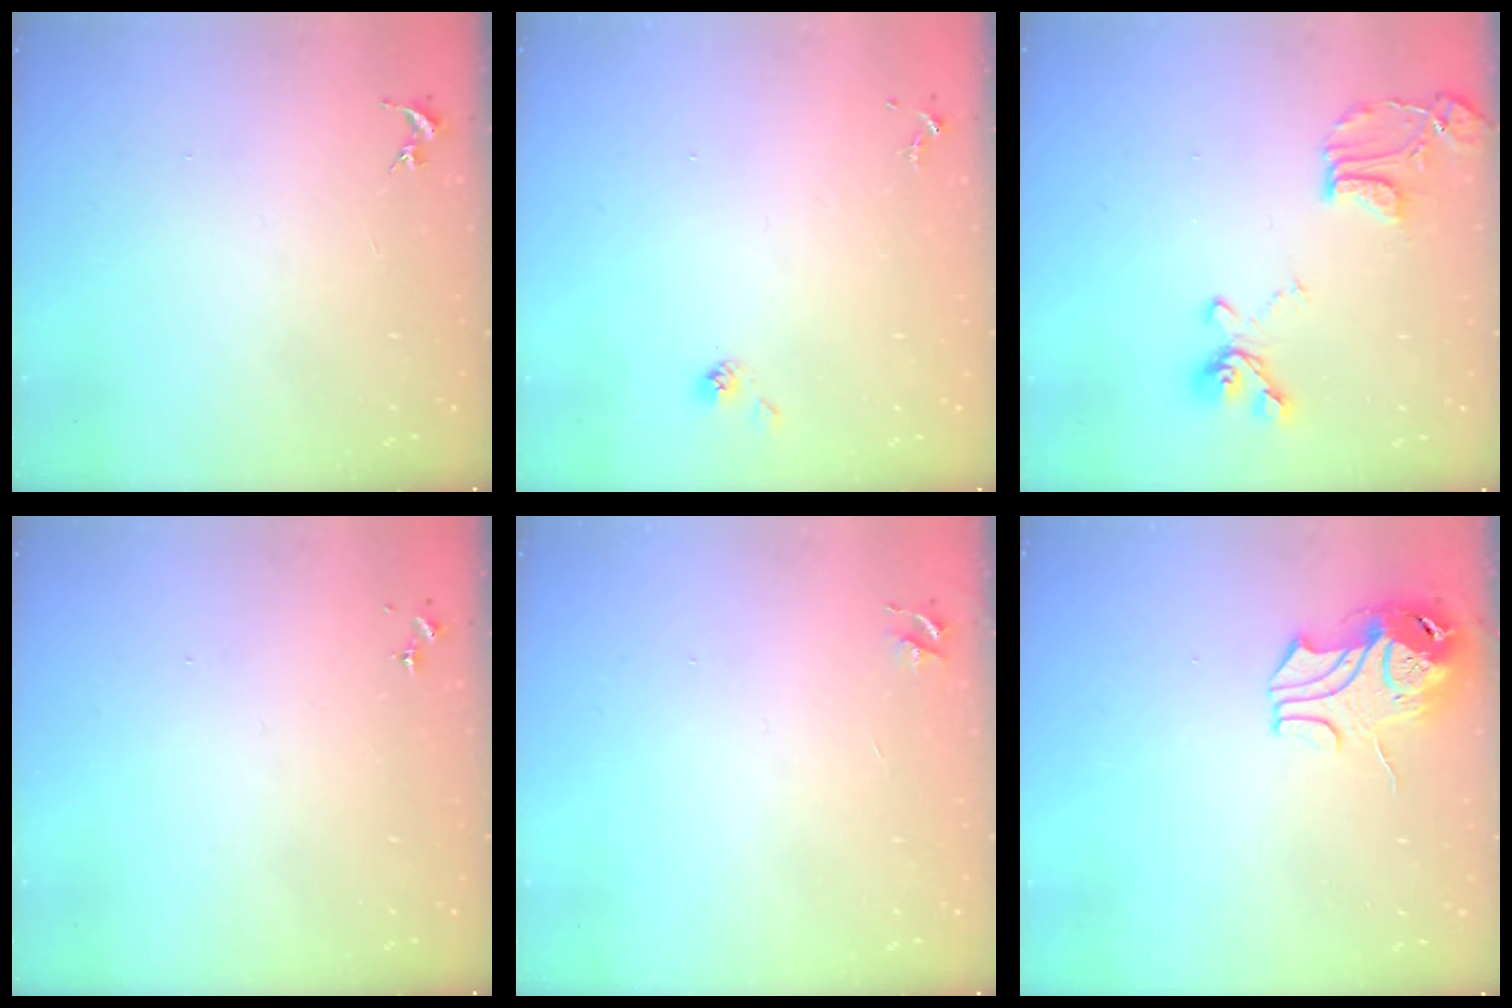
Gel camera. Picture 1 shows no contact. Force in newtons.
{"total": 5.7, "press": 5.7, "slide": 0.3}
{"total": 16.6, "press": 16.5, "slide": 1.7}
{"total": 0.0}
{"total": 3.5, "press": 3.5, "slide": 0.4}
{"total": 10.4, "press": 10.3, "slide": 1.4}